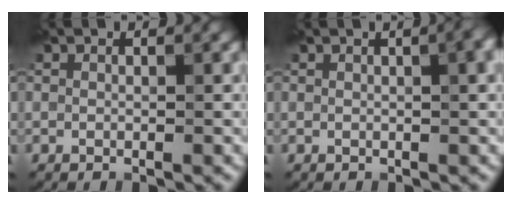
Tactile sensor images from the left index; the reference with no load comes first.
{"total": 3.8, "force": [1.1, 1.5, 3.3], "torque": [-0.020, 0.017, 0.006]}